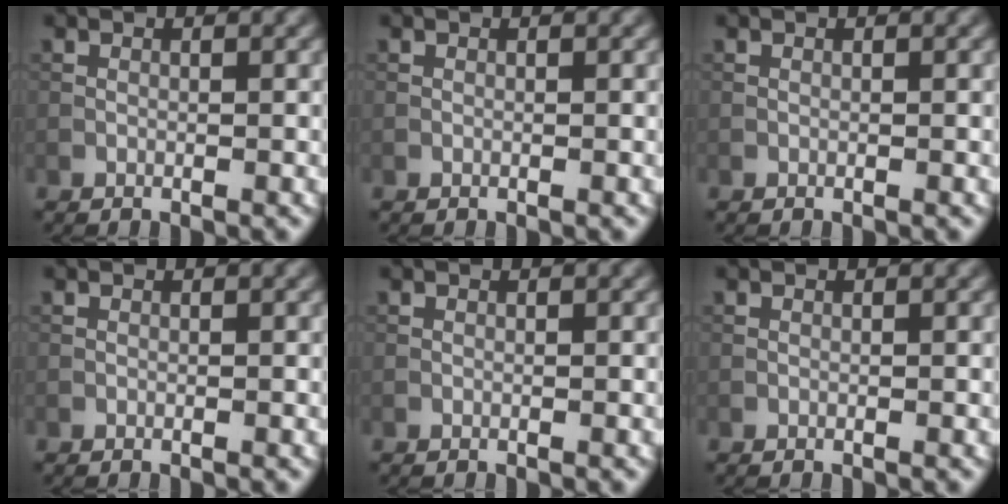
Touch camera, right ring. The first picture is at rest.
{"total": 0.0}
{"total": 0.0}
{"total": 0.0}
{"total": 0.0}
{"total": 0.0}